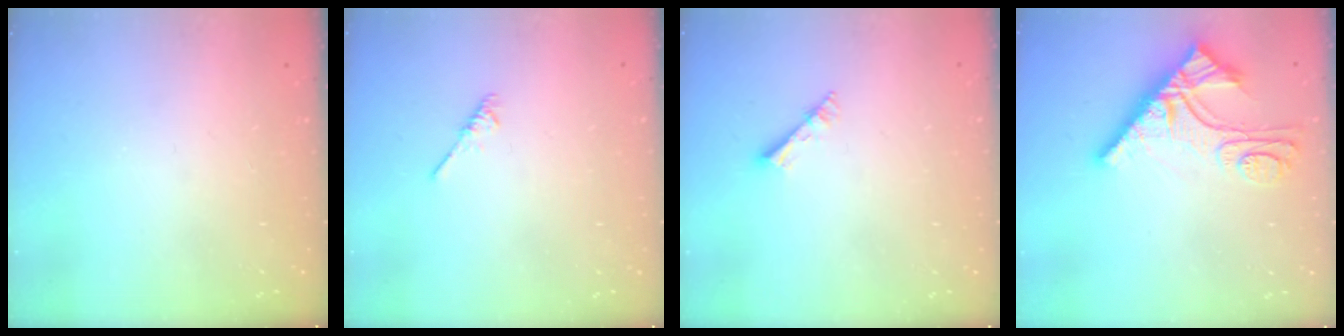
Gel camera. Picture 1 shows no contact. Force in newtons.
{"total": 1.9, "press": 1.8, "slide": 0.5}
{"total": 3.0, "press": 3.0, "slide": 0.3}
{"total": 12.5, "press": 12.5, "slide": 0.7}